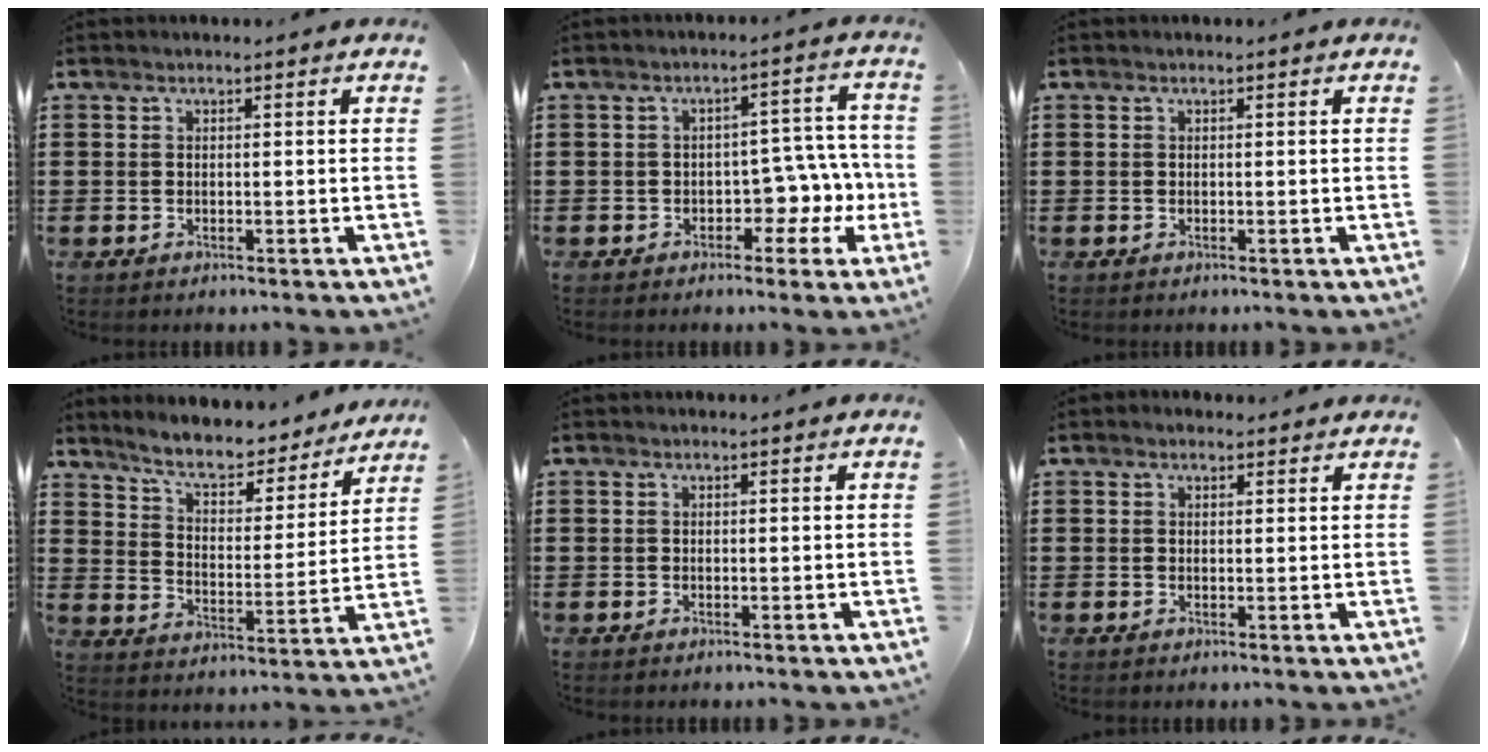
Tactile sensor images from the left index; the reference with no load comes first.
{"total": 5.3, "force": [-1.4, 3.7, 3.6], "torque": [-0.066, 0.004, -0.029]}
{"total": 0.0}
{"total": 7.2, "force": [6.6, 1.0, 2.8], "torque": [-0.081, -0.040, 0.112]}
{"total": 0.0}
{"total": 1.0, "force": [0.8, 0.4, 0.3], "torque": [-0.008, 0.005, 0.016]}